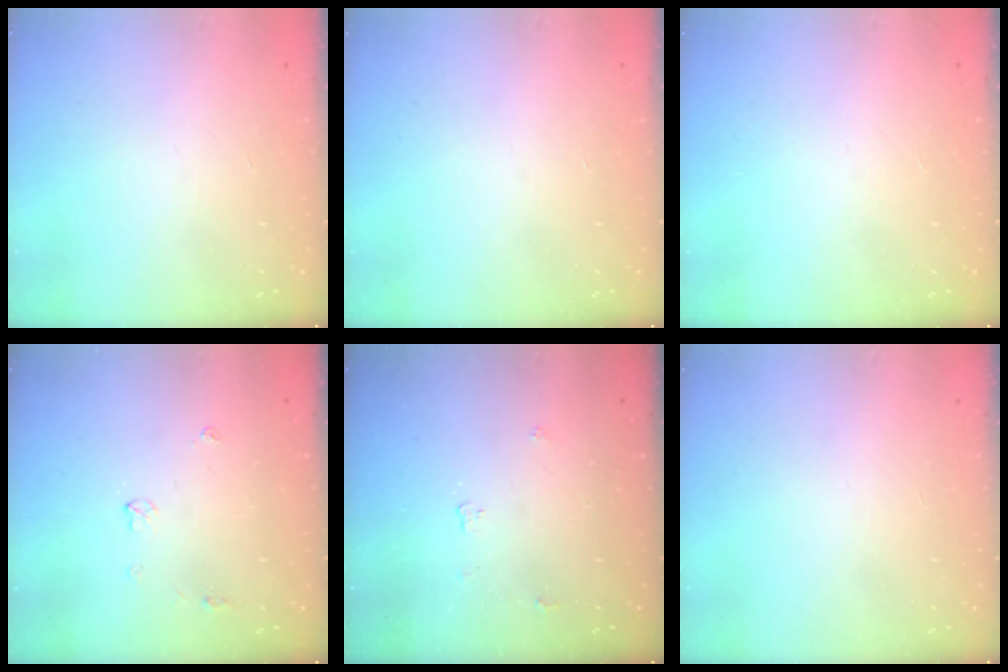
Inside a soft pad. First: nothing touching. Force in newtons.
{"total": 0.0}
{"total": 0.0}
{"total": 3.7, "press": 3.6, "slide": 0.6}
{"total": 3.5, "press": 3.4, "slide": 0.6}
{"total": 0.0}